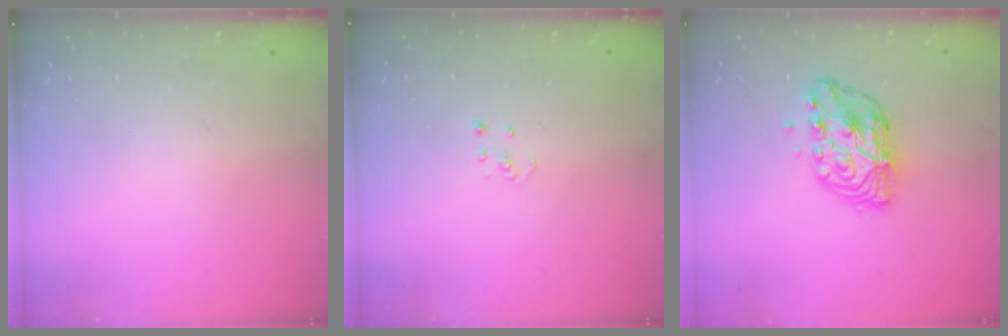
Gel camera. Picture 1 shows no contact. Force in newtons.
{"total": 2.2, "press": 2.2, "slide": 0.2}
{"total": 9.8, "press": 9.8, "slide": 0.7}